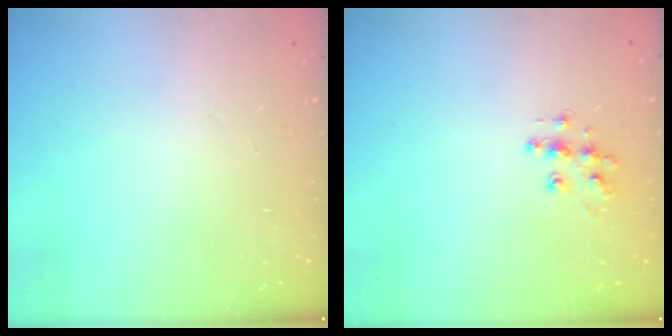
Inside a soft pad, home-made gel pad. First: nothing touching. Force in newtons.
{"total": 9.0, "press": 9.0, "slide": 0.5}